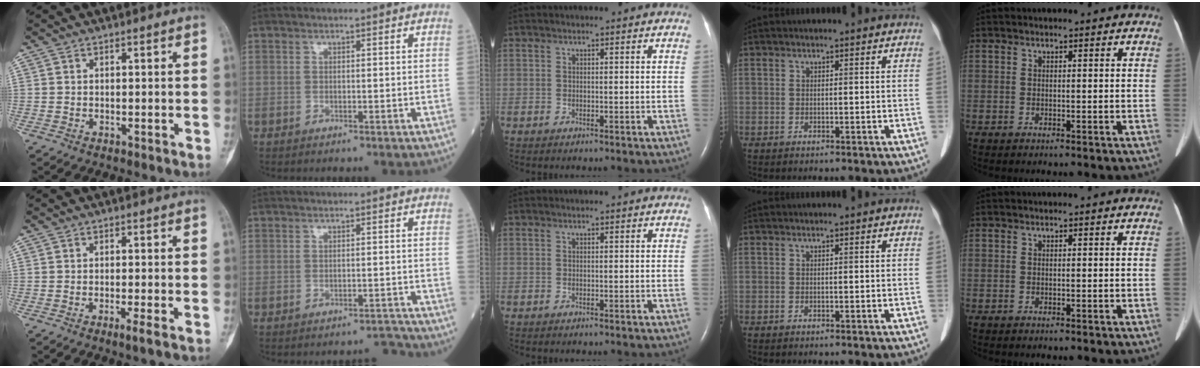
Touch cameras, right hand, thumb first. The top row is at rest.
{"thumb": {"total": 1.5, "force": [-0.8, -0.2, 1.3], "torque": [-0.030, -0.005, -0.018]}, "index": {"total": 1.6, "force": [-1.5, -0.1, -0.4], "torque": [0.013, -0.006, -0.016]}}